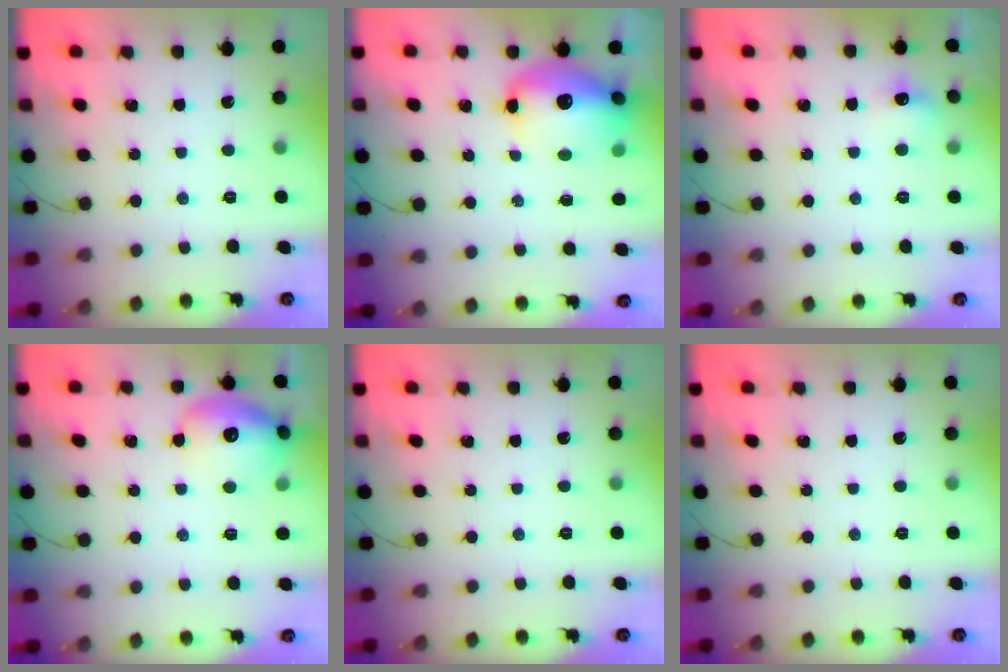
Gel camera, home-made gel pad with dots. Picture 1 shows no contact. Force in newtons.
{"total": 14.1, "press": 13.7, "slide": 3.3}
{"total": 6.2, "press": 5.9, "slide": 1.8}
{"total": 14.2, "press": 14.1, "slide": 1.5}
{"total": 0.0}
{"total": 0.0}